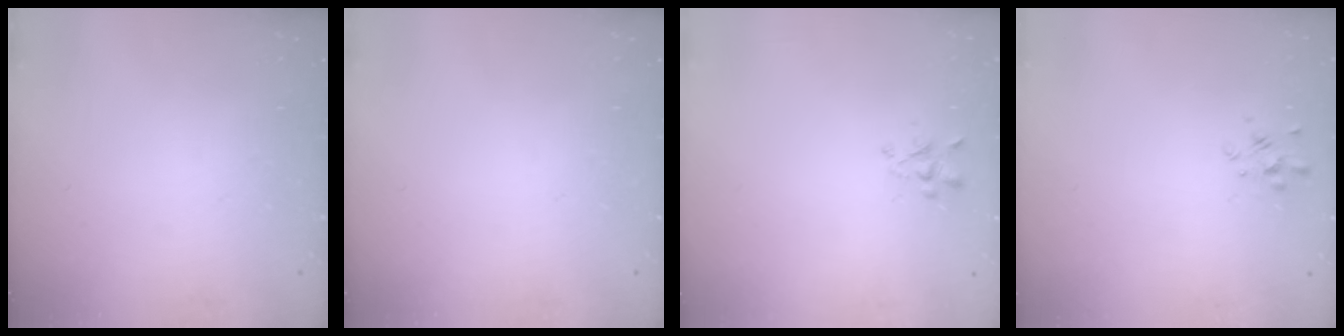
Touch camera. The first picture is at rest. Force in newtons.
{"total": 0.0}
{"total": 2.2, "press": 2.0, "slide": 1.0}
{"total": 2.1, "press": 2.0, "slide": 0.9}